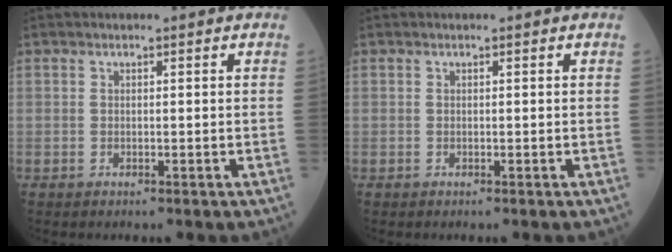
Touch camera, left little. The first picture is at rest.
{"total": 0.0}